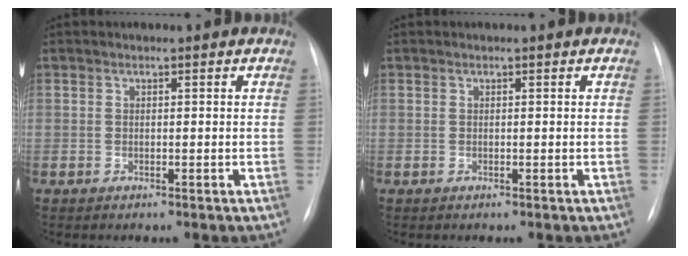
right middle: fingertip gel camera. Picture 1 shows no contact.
{"total": 0.0}